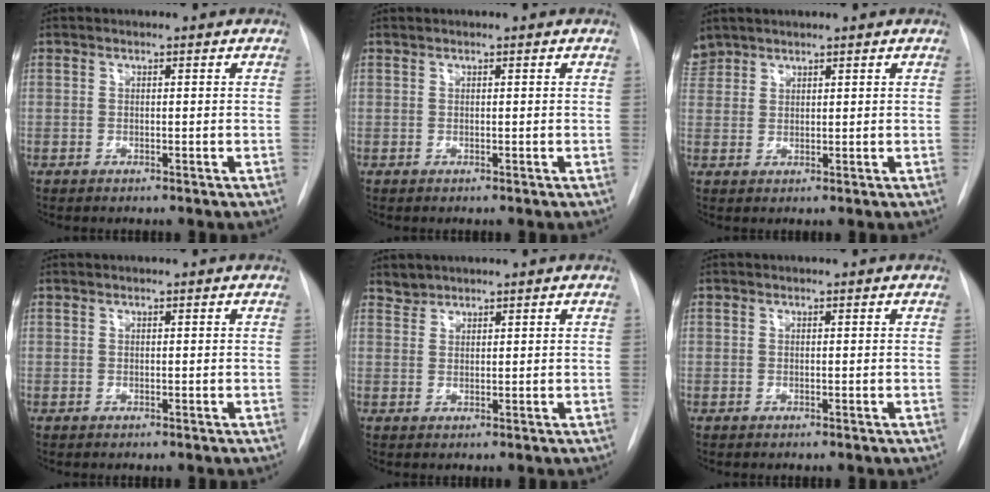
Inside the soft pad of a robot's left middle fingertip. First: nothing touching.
{"total": 0.0}
{"total": 3.3, "force": [2.9, 1.6, 0.0], "torque": [-0.002, 0.012, 0.060]}
{"total": 0.0}
{"total": 1.6, "force": [1.5, 0.4, -0.4], "torque": [0.010, 0.005, 0.027]}
{"total": 0.0}